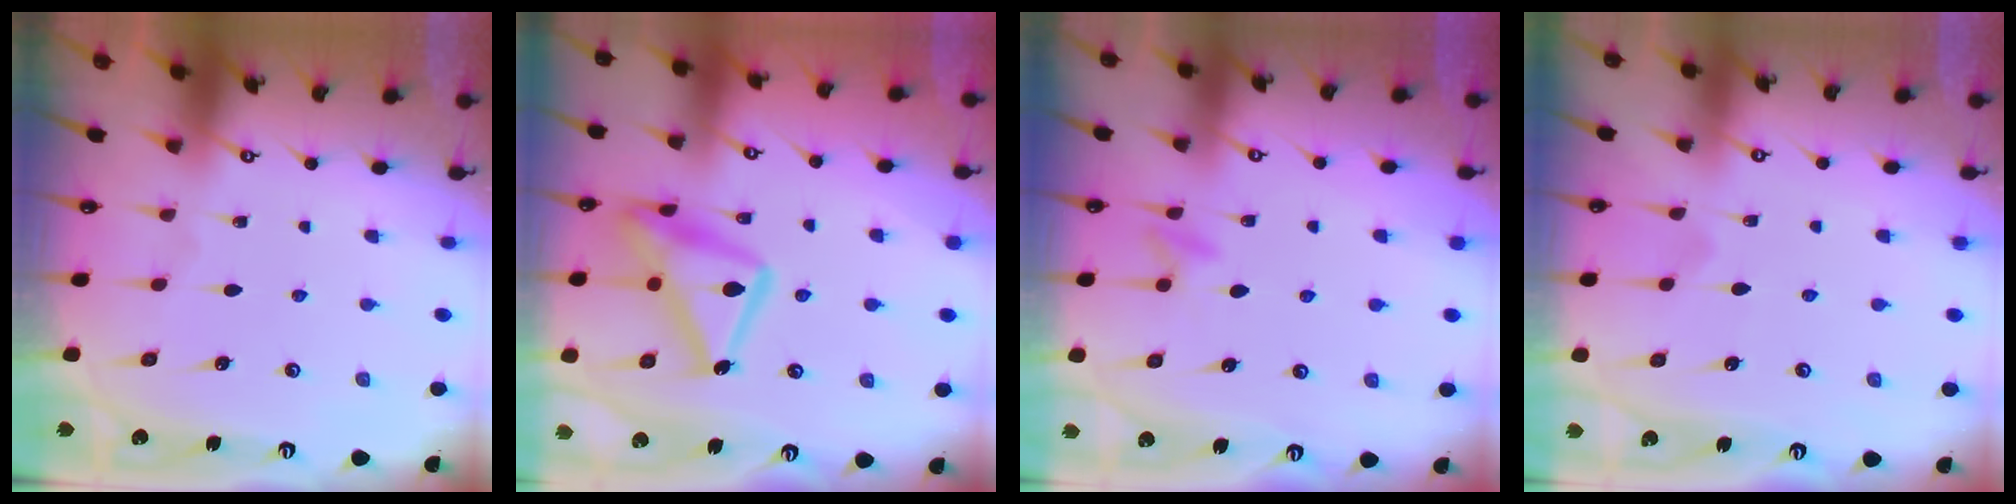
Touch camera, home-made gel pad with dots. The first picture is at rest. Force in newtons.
{"total": 19.0, "press": 19.0, "slide": 1.3}
{"total": 6.8, "press": 6.7, "slide": 0.9}
{"total": 6.7, "press": 6.7, "slide": 0.4}